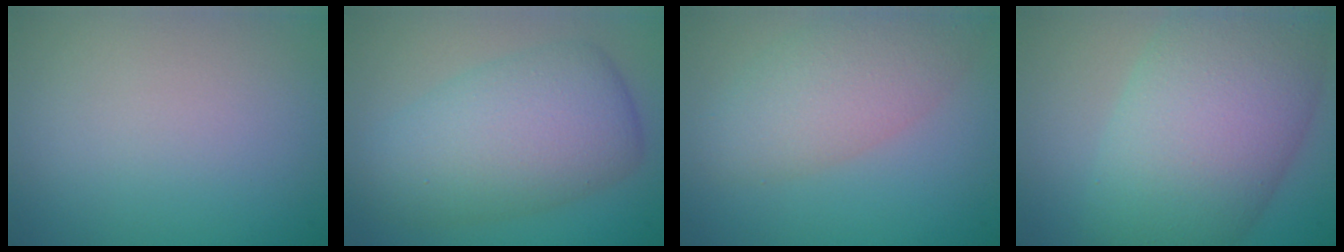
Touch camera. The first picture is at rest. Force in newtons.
{"total": 7.7, "press": 7.7, "slide": 0.1}
{"total": 4.7, "press": 4.7, "slide": 0.4}
{"total": 12.3, "press": 12.3, "slide": 0.2}